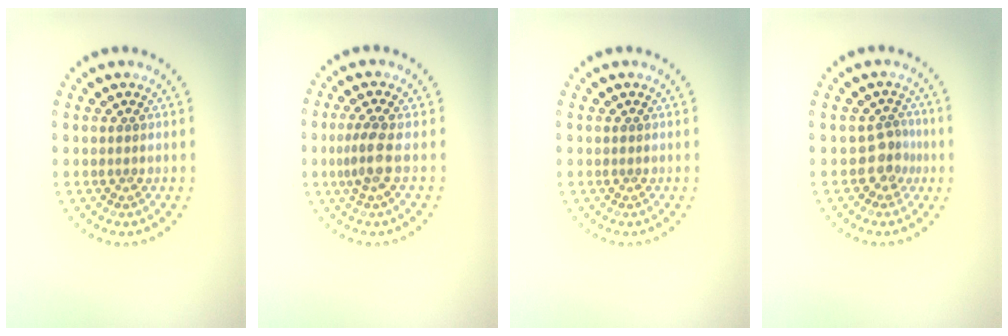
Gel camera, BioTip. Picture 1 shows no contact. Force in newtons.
{"total": 2.3, "press": 1.9, "slide": 1.3}
{"total": 0.0}
{"total": 2.2, "press": 1.8, "slide": 1.4}